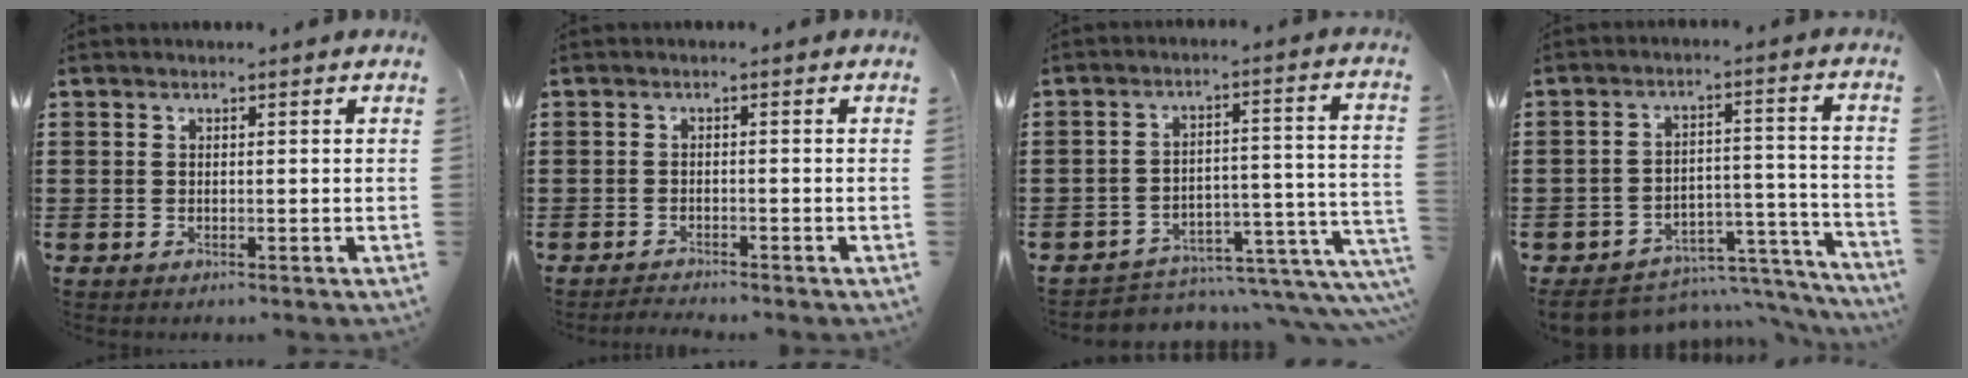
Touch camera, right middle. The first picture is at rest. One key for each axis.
{"total": 1.3, "fx": -1.2, "fy": -0.1, "fz": 0.2, "tx": -0.007, "ty": -0.002, "tz": -0.024}
{"total": 4.5, "fx": -4.0, "fy": 1.3, "fz": 1.5, "tx": -0.027, "ty": -0.003, "tz": -0.078}
{"total": 6.2, "fx": -5.7, "fy": 1.9, "fz": 1.6, "tx": -0.027, "ty": 0.013, "tz": -0.110}